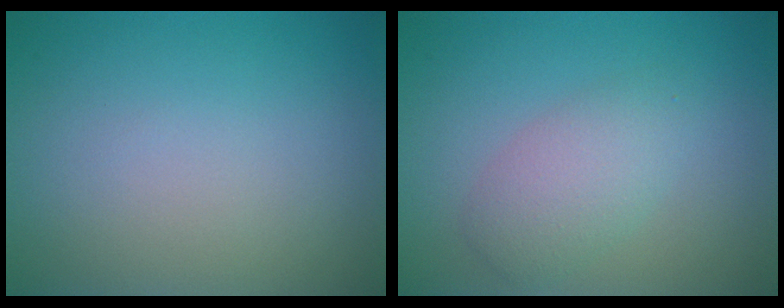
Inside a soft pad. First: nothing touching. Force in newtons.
{"total": 3.2, "press": 3.2, "slide": 0.1}